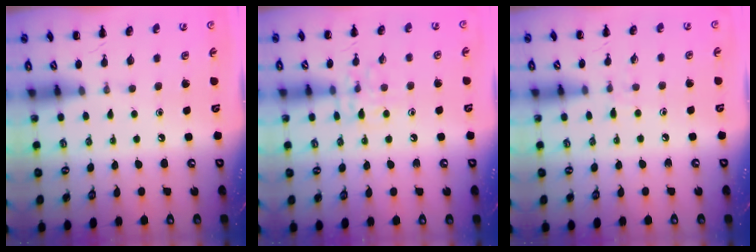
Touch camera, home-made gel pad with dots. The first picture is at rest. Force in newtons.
{"total": 8.0, "press": 7.9, "slide": 0.9}
{"total": 4.7, "press": 4.2, "slide": 2.1}